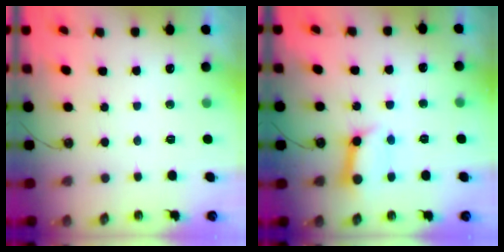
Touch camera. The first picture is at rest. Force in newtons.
{"total": 10.5, "press": 10.4, "slide": 1.2}